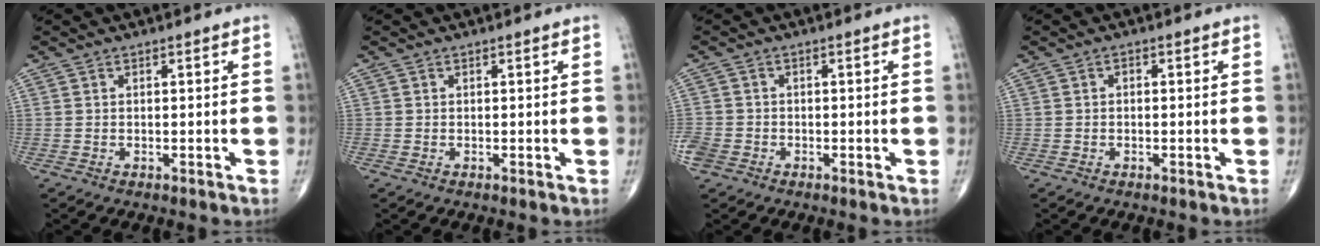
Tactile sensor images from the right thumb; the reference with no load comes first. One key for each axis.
{"total": 0.0}
{"total": 3.5, "fx": -1.6, "fy": 2.8, "fz": 1.4, "tx": -0.029, "ty": 0.004, "tz": -0.033}
{"total": 0.7, "fx": 0.0, "fy": 0.5, "fz": 0.5, "tx": -0.006, "ty": 0.003, "tz": -0.002}